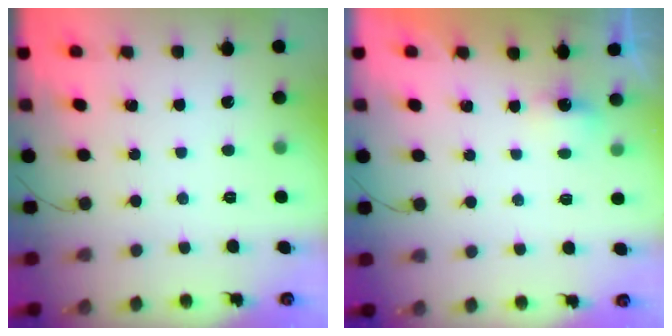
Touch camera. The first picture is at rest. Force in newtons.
{"total": 2.7, "press": 2.6, "slide": 0.6}